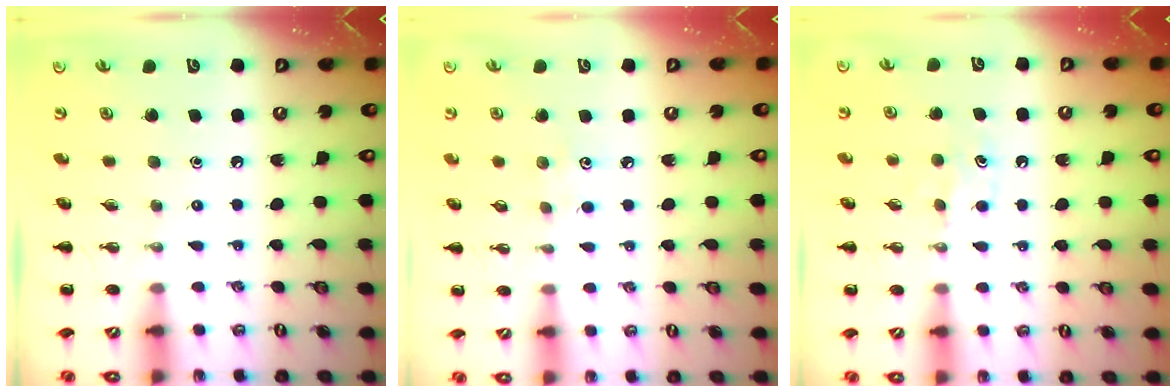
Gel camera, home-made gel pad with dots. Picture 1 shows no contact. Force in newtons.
{"total": 2.9, "press": 2.9, "slide": 0.6}
{"total": 4.6, "press": 4.4, "slide": 1.4}